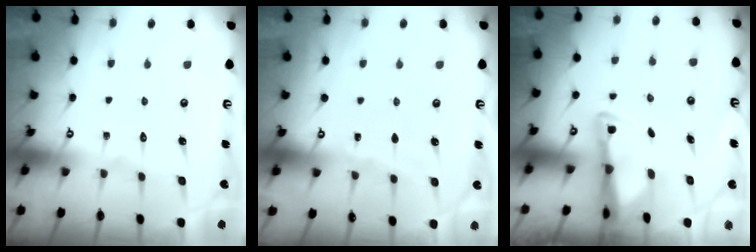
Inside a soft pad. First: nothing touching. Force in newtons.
{"total": 2.5, "press": 2.5, "slide": 0.4}
{"total": 3.0, "press": 2.9, "slide": 0.6}